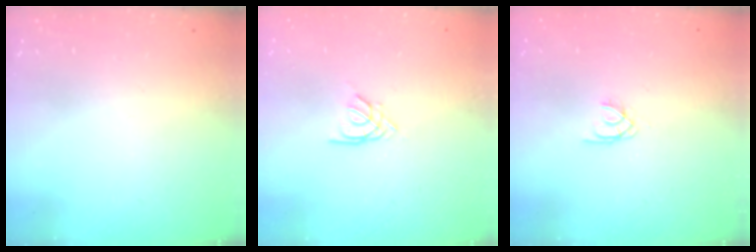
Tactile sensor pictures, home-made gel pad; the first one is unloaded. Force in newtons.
{"total": 2.3, "press": 2.3, "slide": 0.5}
{"total": 1.5, "press": 1.4, "slide": 0.2}